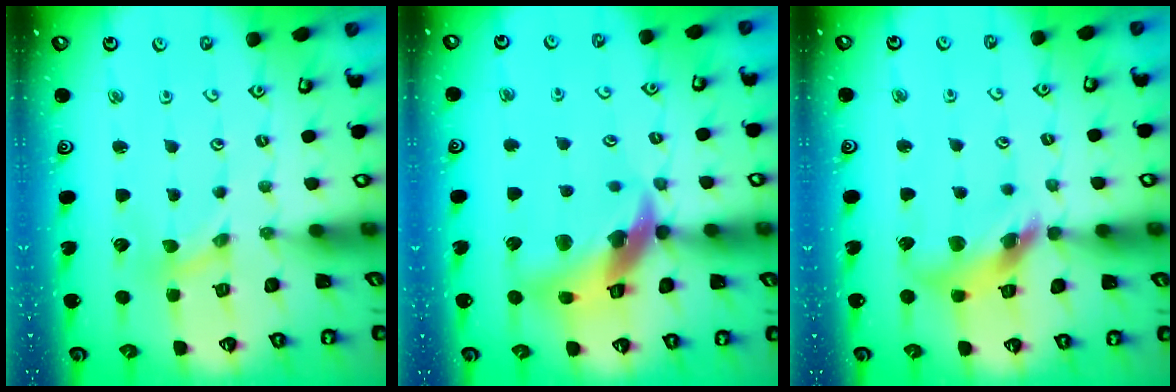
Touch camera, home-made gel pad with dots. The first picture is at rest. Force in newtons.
{"total": 15.8, "press": 15.6, "slide": 2.1}
{"total": 13.2, "press": 13.1, "slide": 1.7}